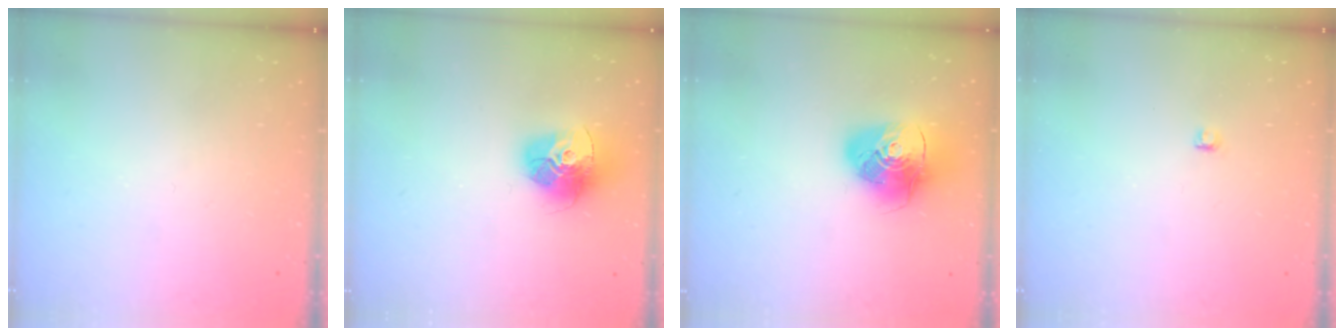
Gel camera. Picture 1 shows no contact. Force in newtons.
{"total": 15.8, "press": 15.7, "slide": 1.6}
{"total": 14.5, "press": 14.4, "slide": 1.9}
{"total": 2.8, "press": 2.7, "slide": 0.3}